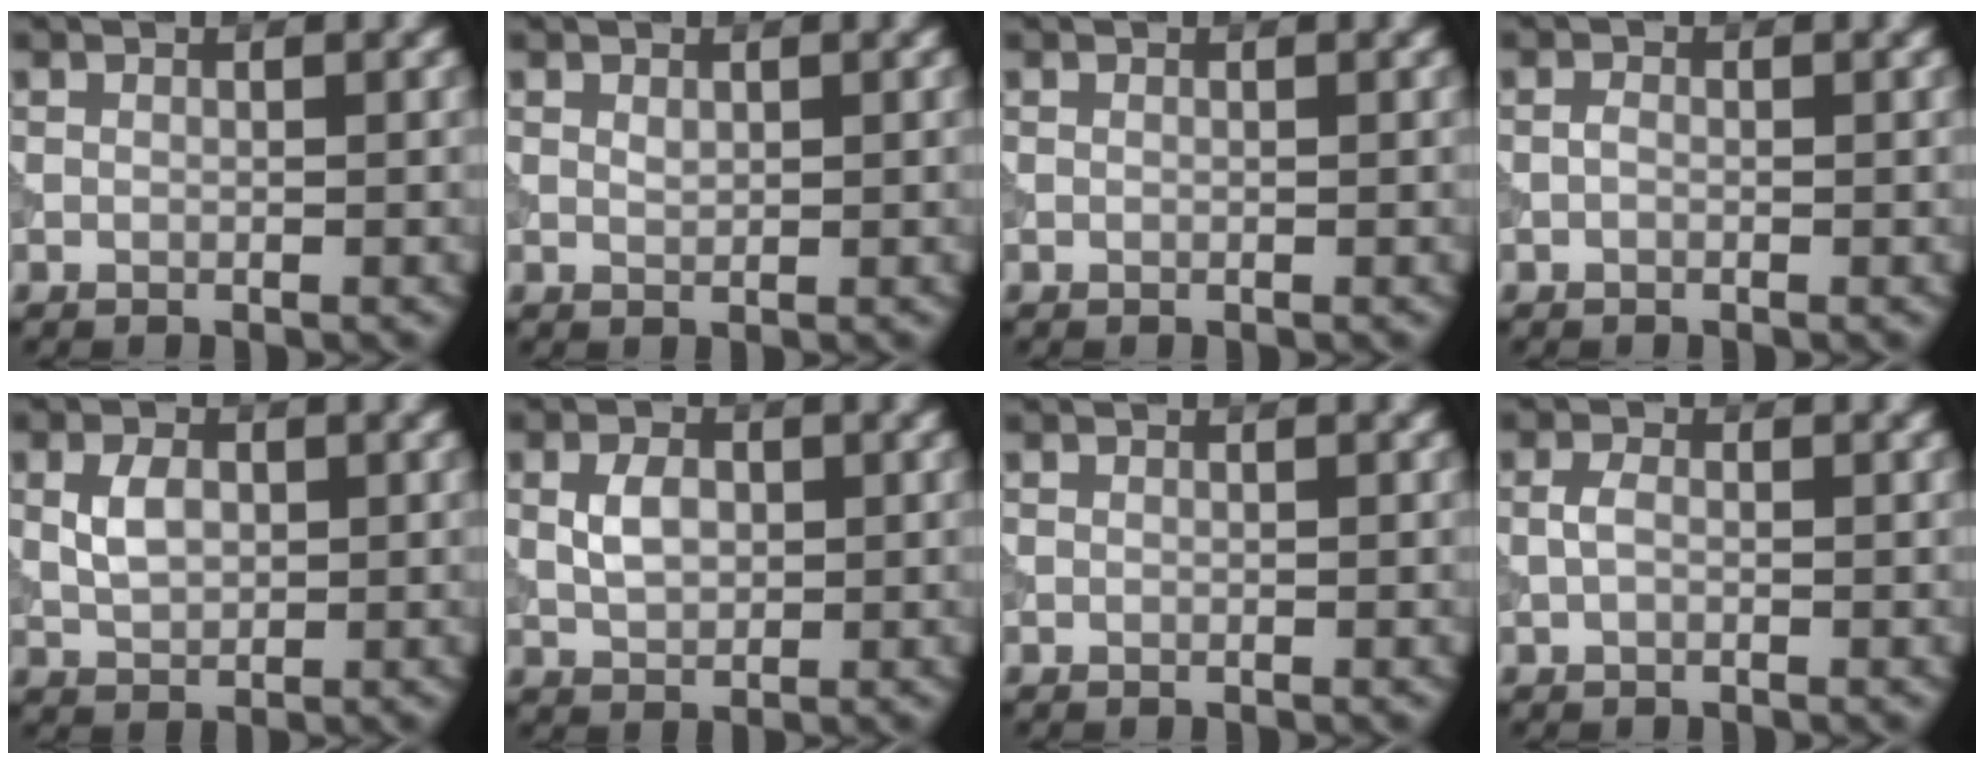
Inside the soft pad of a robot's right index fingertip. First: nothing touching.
{"total": 0.7, "force": [0.3, 0.4, 0.5], "torque": [-0.013, 0.000, 0.009]}
{"total": 0.0}
{"total": 0.7, "force": [-0.2, 0.4, 0.5], "torque": [-0.010, 0.002, -0.007]}
{"total": 2.9, "force": [0.5, 1.9, 2.1], "torque": [-0.046, 0.003, 0.010]}
{"total": 2.9, "force": [0.4, 1.9, 2.1], "torque": [-0.045, 0.003, 0.007]}
{"total": 0.0}
{"total": 1.3, "force": [-0.2, 0.8, 1.1], "torque": [-0.026, 0.004, -0.008]}